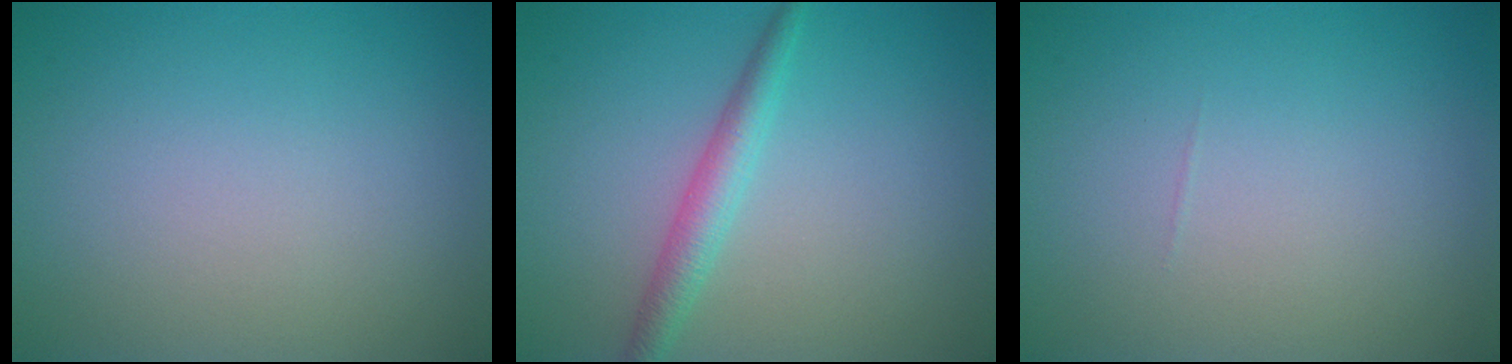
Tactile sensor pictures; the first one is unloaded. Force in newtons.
{"total": 2.5, "press": 2.5, "slide": 0.1}
{"total": 0.0}